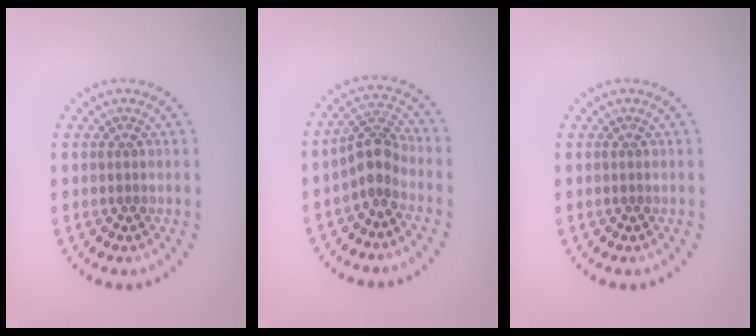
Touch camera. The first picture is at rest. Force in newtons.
{"total": 2.9, "press": 2.2, "slide": 1.8}
{"total": 0.0}